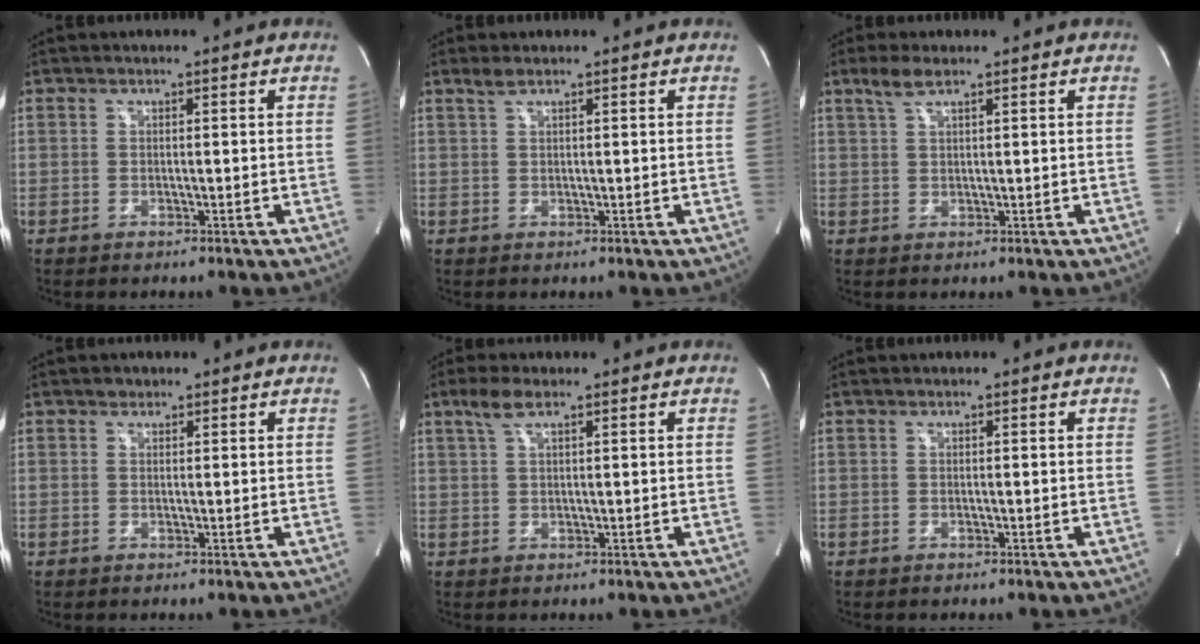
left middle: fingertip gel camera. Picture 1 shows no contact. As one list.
[{"total": 1.4, "force": [1.1, 0.1, 0.8], "torque": [-0.022, 0.008, 0.026]}, {"total": 2.9, "force": [2.1, 0.4, 2.0], "torque": [-0.049, 0.009, 0.046]}, {"total": 0.9, "force": [0.6, 0.6, 0.1], "torque": [0.003, 0.000, 0.007]}, {"total": 3.1, "force": [2.0, 0.7, 2.3], "torque": [-0.056, 0.012, 0.045]}, {"total": 0.0}]